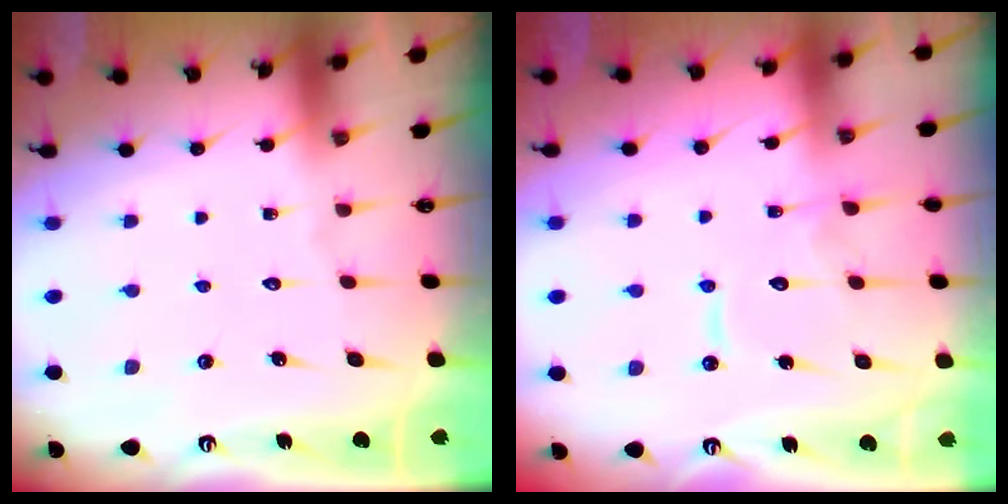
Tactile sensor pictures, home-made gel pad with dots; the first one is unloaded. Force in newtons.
{"total": 10.8, "press": 10.7, "slide": 1.1}